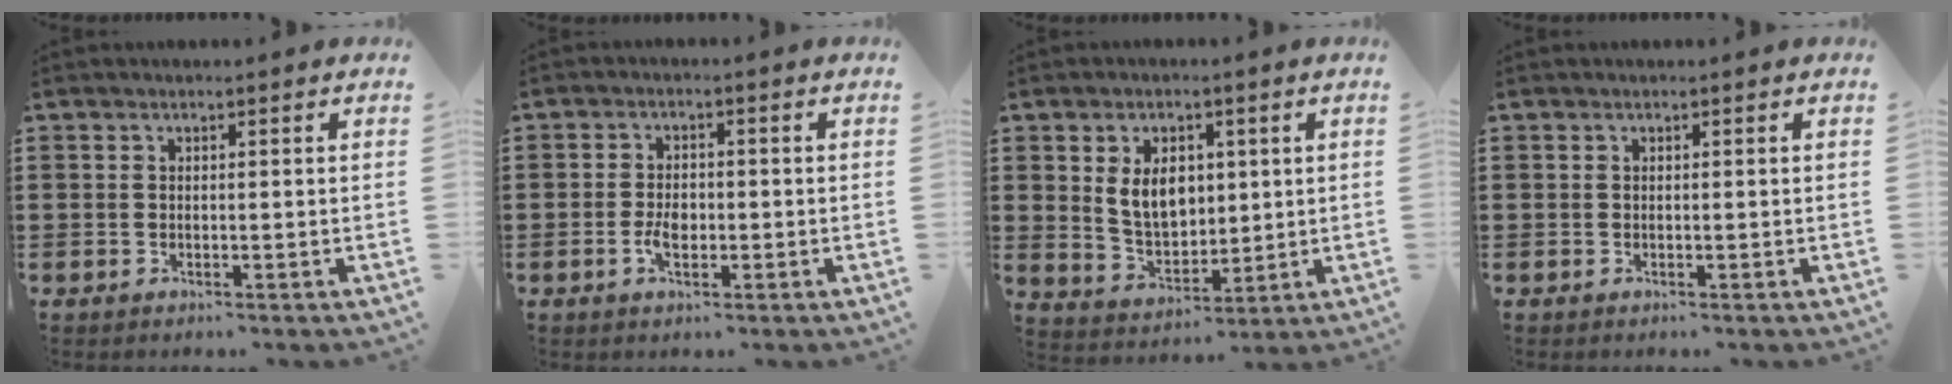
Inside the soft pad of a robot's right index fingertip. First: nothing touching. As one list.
[{"total": 3.0, "force": [-0.7, 1.7, 2.4], "torque": [-0.051, 0.001, -0.015]}, {"total": 7.1, "force": [1.7, 4.8, 5.0], "torque": [-0.094, 0.009, 0.028]}, {"total": 0.0}]